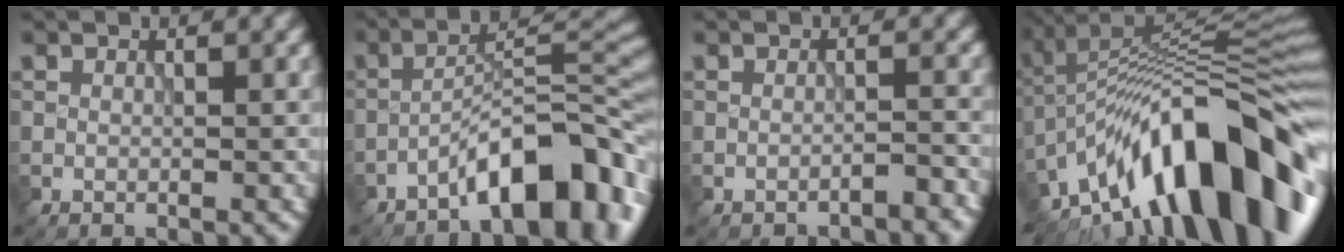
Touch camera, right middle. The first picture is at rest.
{"total": 9.3, "force": [-5.7, 2.9, 6.8], "torque": [-0.089, 0.023, -0.097]}
{"total": 1.7, "force": [-1.4, 0.3, 0.8], "torque": [-0.005, 0.007, -0.026]}
{"total": 15.3, "force": [-7.3, 5.3, 12.4], "torque": [-0.176, 0.044, -0.140]}